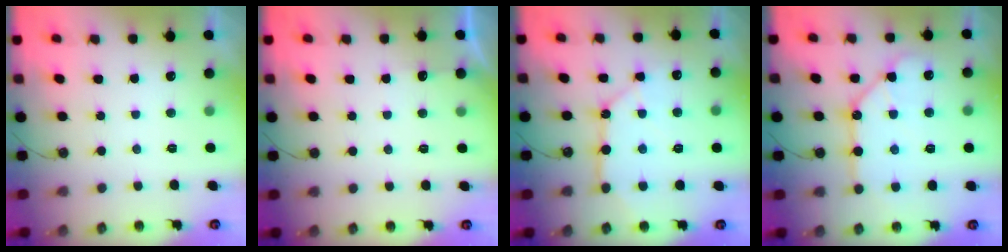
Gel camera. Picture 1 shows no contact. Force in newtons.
{"total": 2.7, "press": 2.7, "slide": 0.3}
{"total": 11.4, "press": 11.3, "slide": 1.0}
{"total": 11.5, "press": 11.4, "slide": 1.1}